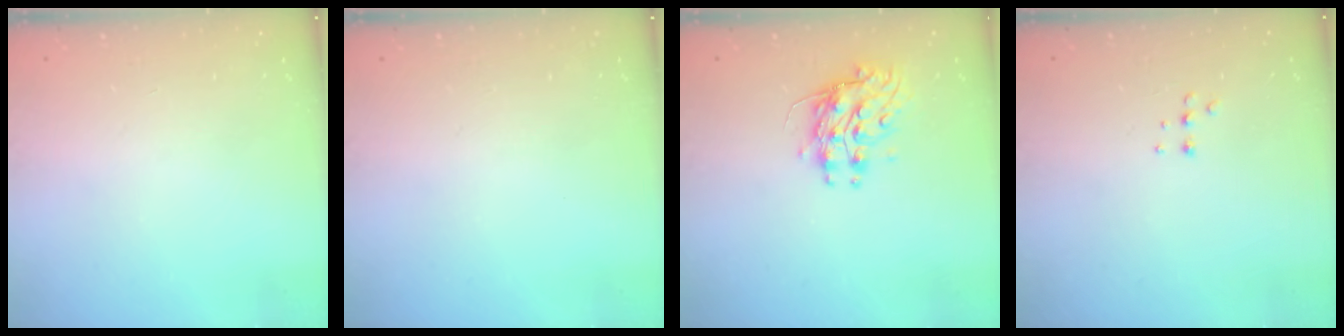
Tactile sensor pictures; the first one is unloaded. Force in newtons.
{"total": 0.0}
{"total": 9.2, "press": 9.2, "slide": 0.1}
{"total": 4.5, "press": 4.4, "slide": 0.7}